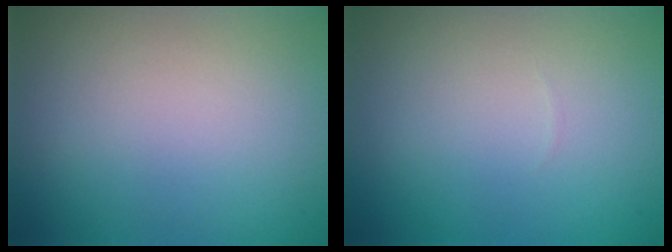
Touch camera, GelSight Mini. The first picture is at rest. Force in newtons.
{"total": 0.0}